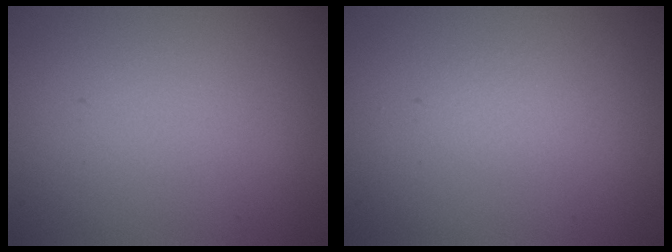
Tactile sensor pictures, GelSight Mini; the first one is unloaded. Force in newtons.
{"total": 0.6, "press": 0.6, "slide": 0.1}